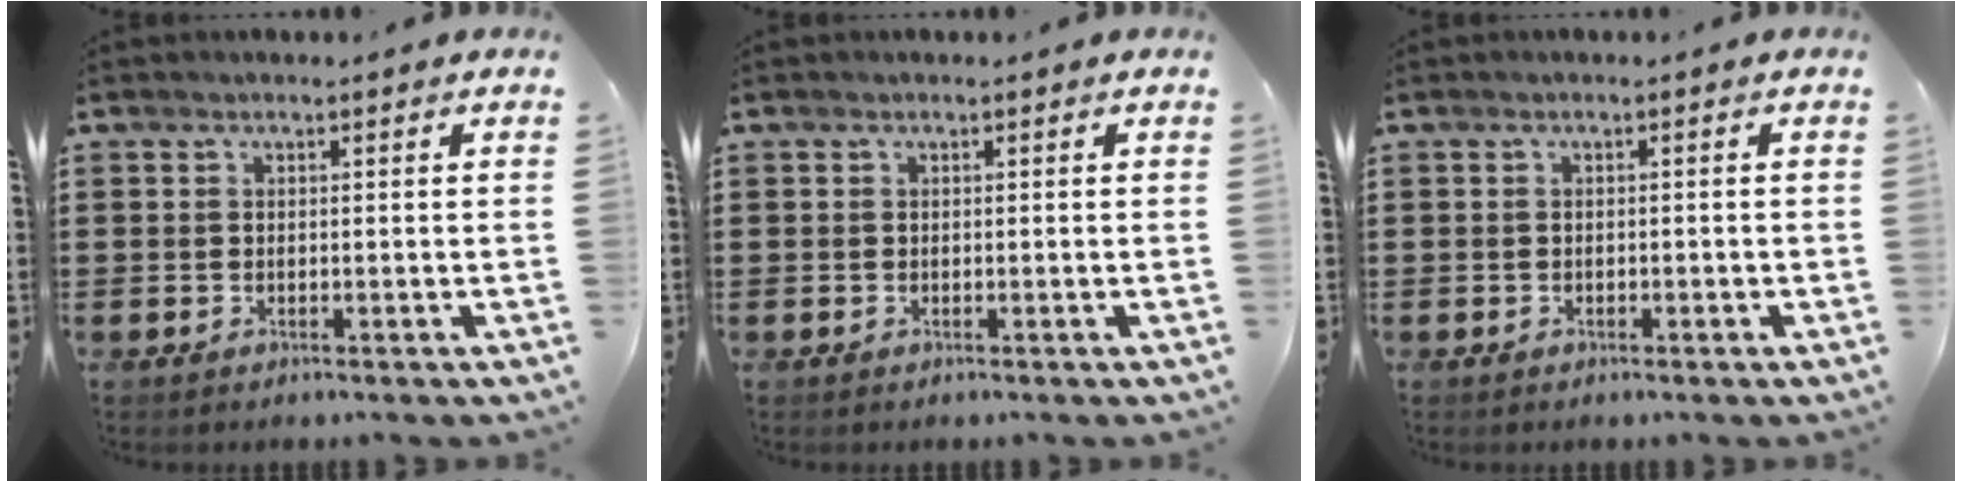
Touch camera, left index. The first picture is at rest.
{"total": 0.0}
{"total": 0.5, "force": [-0.4, 0.2, 0.3], "torque": [-0.008, -0.002, -0.006]}